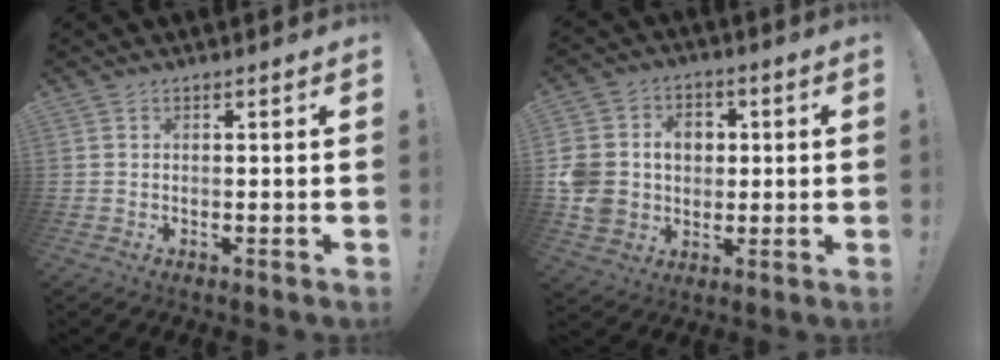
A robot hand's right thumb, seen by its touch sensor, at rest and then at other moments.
{"total": 12.6, "force": [0.0, 11.6, 4.9], "torque": [-0.095, 0.009, 0.011]}